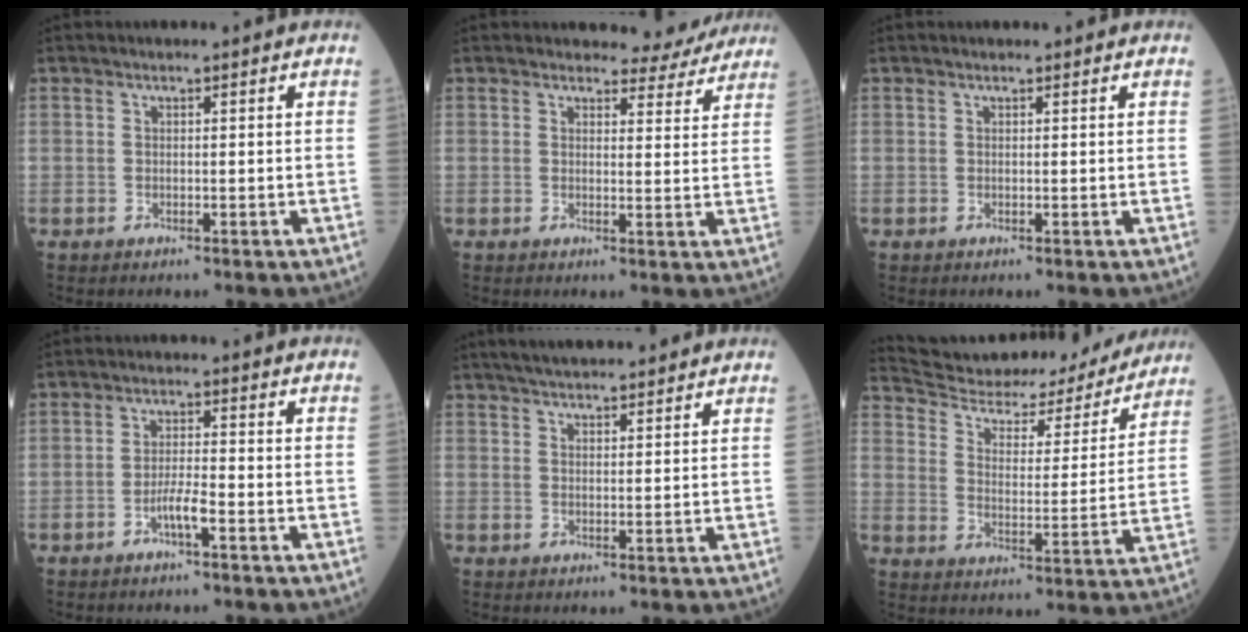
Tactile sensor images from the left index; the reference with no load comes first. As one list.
[{"total": 5.1, "force": [4.9, 1.3, -0.2], "torque": [0.008, -0.009, 0.044]}, {"total": 1.0, "force": [0.9, 0.4, 0.3], "torque": [-0.010, 0.011, 0.013]}, {"total": 3.2, "force": [-1.9, 0.1, 2.6], "torque": [-0.048, -0.006, -0.041]}, {"total": 9.8, "force": [8.8, 1.6, 4.1], "torque": [-0.061, 0.030, 0.124]}, {"total": 22.8, "force": [21.3, 4.3, 6.9], "torque": [-0.105, -0.026, 0.287]}]